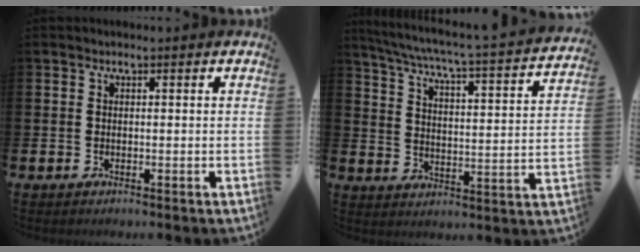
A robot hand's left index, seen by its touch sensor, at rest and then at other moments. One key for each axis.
{"total": 5.1, "fx": 4.4, "fy": 0.3, "fz": 2.6, "tx": -0.070, "ty": -0.044, "tz": 0.065}